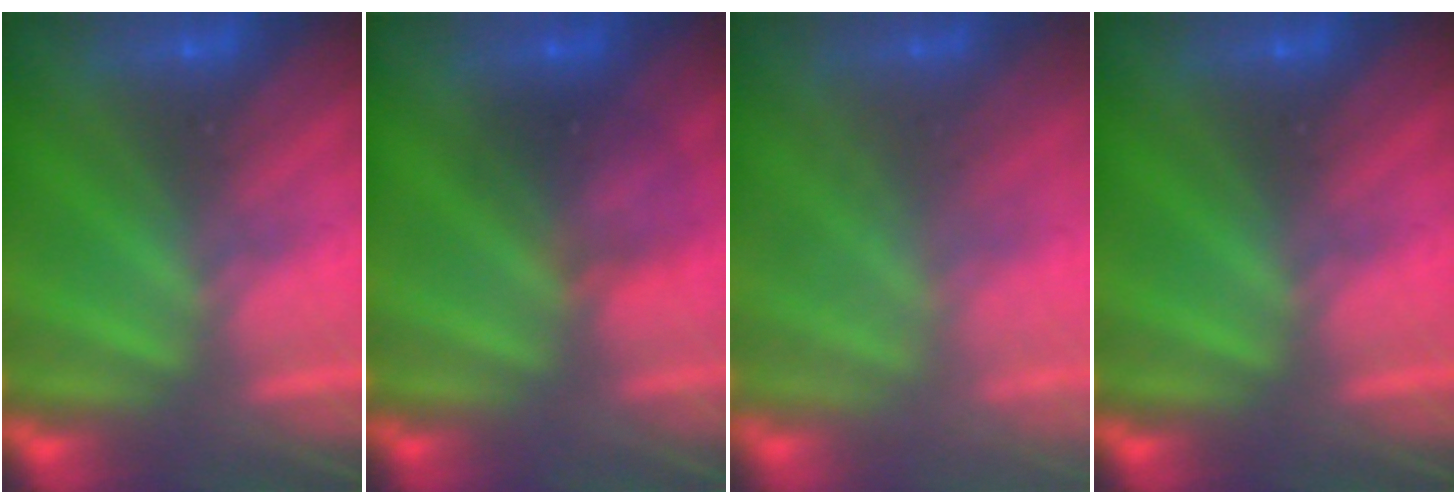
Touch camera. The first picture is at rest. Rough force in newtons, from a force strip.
{"total": 2.9}
{"total": 2.2}
{"total": 0.0}